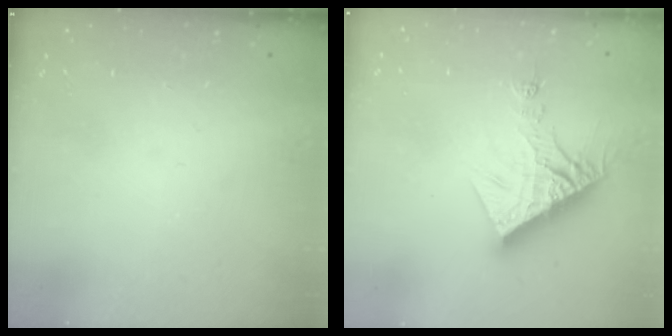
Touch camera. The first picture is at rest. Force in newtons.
{"total": 15.0, "press": 14.9, "slide": 1.6}